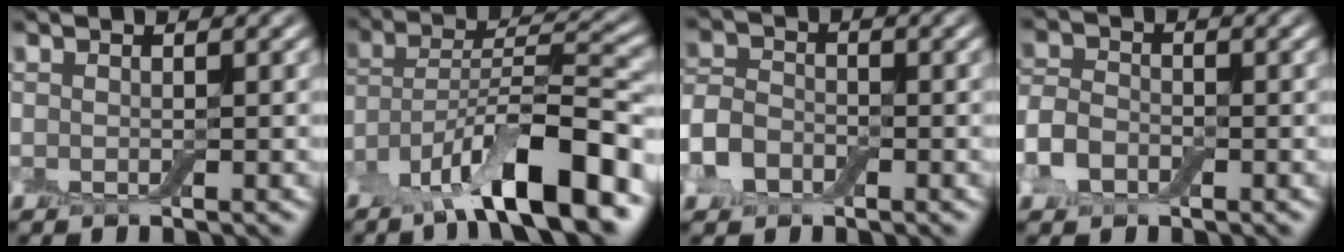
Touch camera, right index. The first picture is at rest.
{"total": 11.4, "force": [-6.8, 3.0, 8.6], "torque": [-0.137, 0.012, -0.126]}
{"total": 3.6, "force": [-1.6, 2.5, 1.9], "torque": [-0.045, 0.002, -0.042]}
{"total": 3.2, "force": [-1.4, 2.2, 1.8], "torque": [-0.042, 0.002, -0.038]}